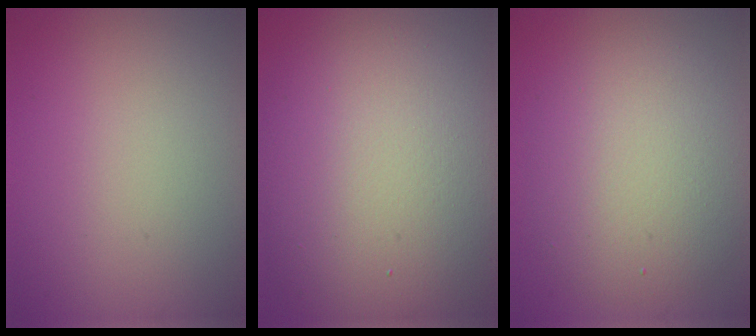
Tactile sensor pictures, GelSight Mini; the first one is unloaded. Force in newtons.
{"total": 14.4, "press": 14.4, "slide": 0.8}
{"total": 6.7, "press": 6.7, "slide": 0.4}